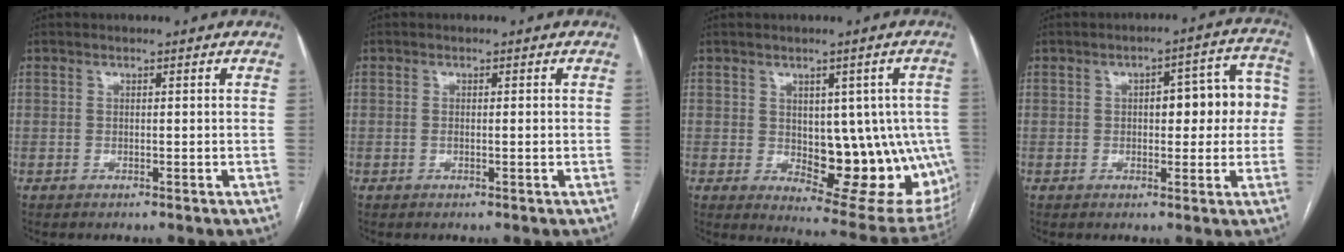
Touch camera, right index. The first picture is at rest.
{"total": 1.0, "force": [-0.1, 0.2, 1.0], "torque": [-0.019, 0.000, 0.001]}
{"total": 15.7, "force": [-1.7, 7.4, 13.8], "torque": [-0.125, 0.005, 0.001]}
{"total": 9.5, "force": [0.6, 3.7, 8.7], "torque": [-0.098, 0.042, 0.009]}